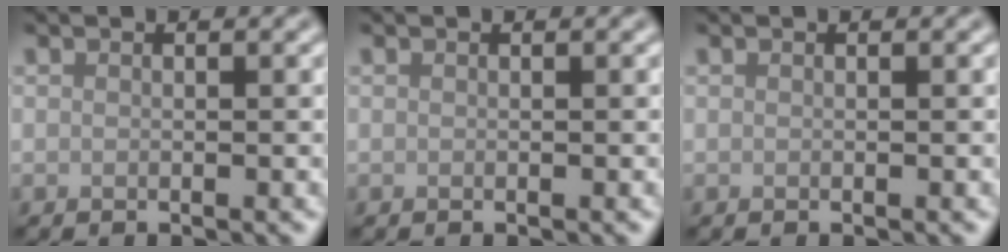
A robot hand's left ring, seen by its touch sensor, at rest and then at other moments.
{"total": 0.0}
{"total": 0.0}